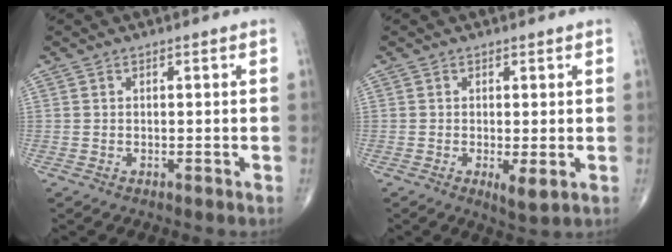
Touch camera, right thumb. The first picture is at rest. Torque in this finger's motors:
{"motor_torque": [0.09, 0.63, 0.03, -0.21, 0.10]}